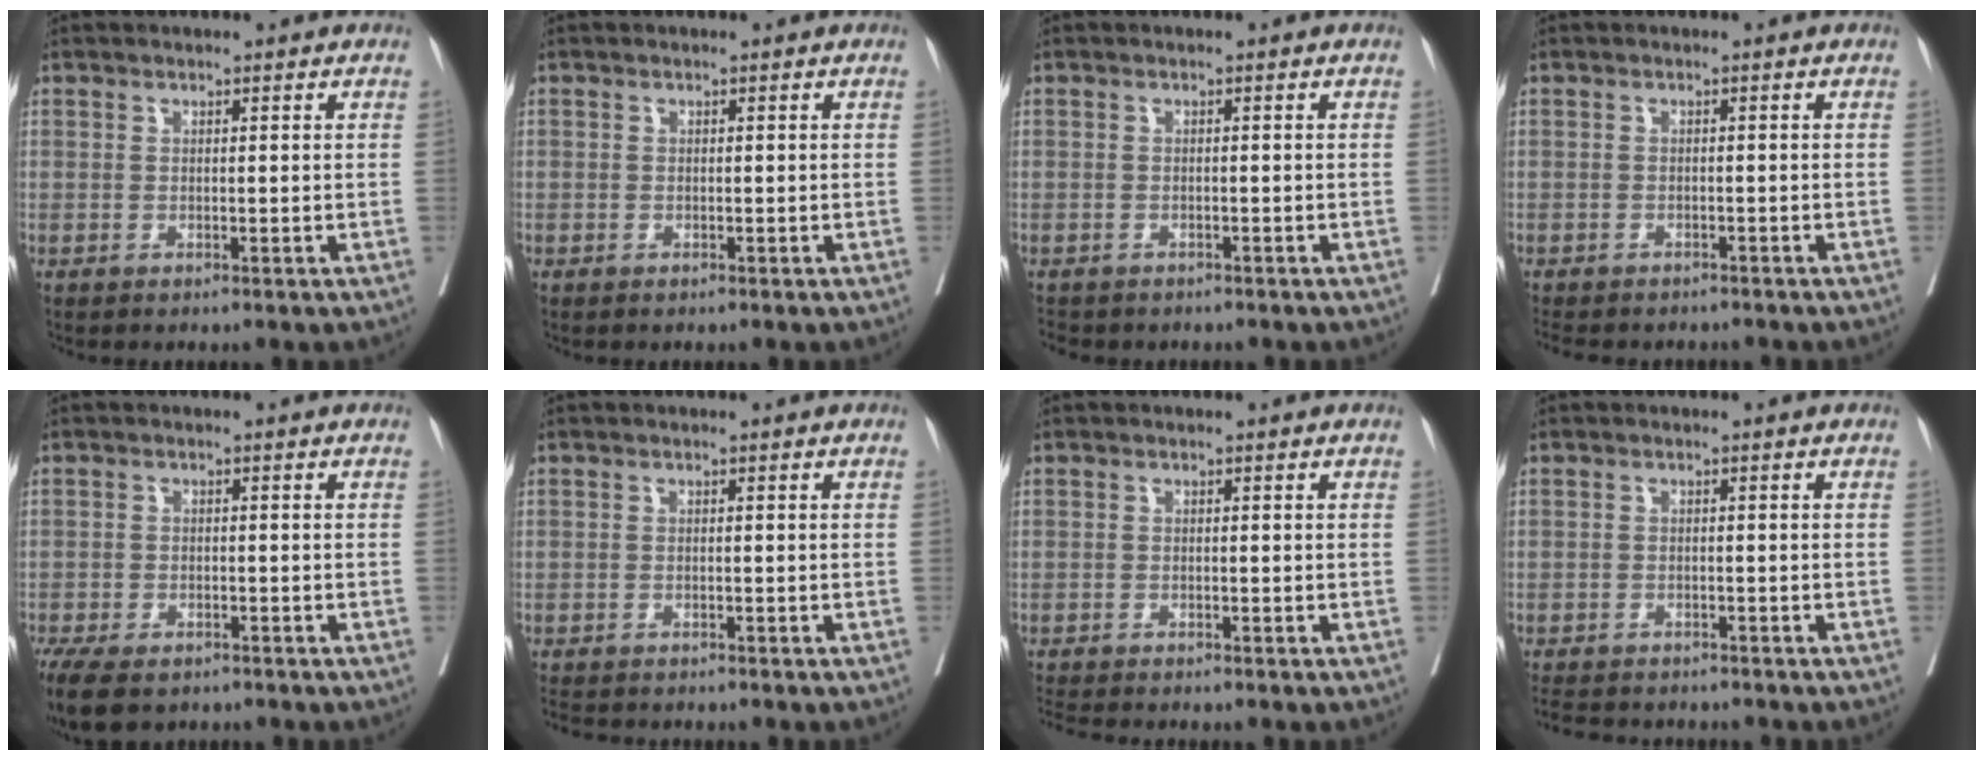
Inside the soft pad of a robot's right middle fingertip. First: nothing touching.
{"total": 0.7, "force": [-0.3, 0.6, -0.1], "torque": [-0.001, 0.005, -0.007]}
{"total": 4.7, "force": [-3.9, 2.1, 1.4], "torque": [-0.025, -0.004, -0.051]}
{"total": 9.0, "force": [-7.9, 3.1, 3.1], "torque": [-0.062, -0.005, -0.101]}
{"total": 10.6, "force": [-7.6, 5.0, 5.5], "torque": [-0.117, -0.014, -0.111]}
{"total": 4.9, "force": [-4.4, 1.2, 1.6], "torque": [-0.026, -0.009, -0.068]}
{"total": 4.2, "force": [-4.0, 0.0, 1.4], "torque": [-0.021, -0.014, -0.067]}
{"total": 9.0, "force": [-8.1, 2.5, 3.1], "torque": [-0.055, -0.007, -0.109]}